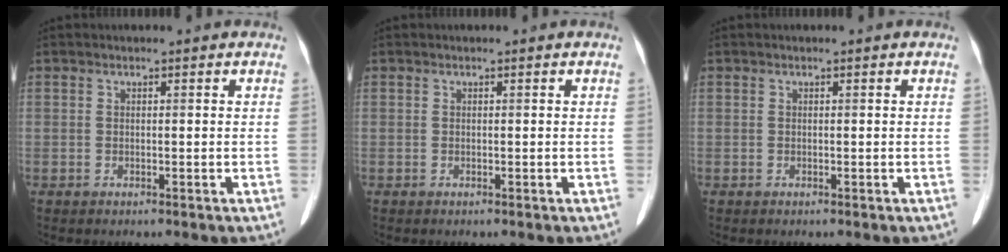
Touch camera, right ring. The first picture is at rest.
{"total": 0.0}
{"total": 0.0}